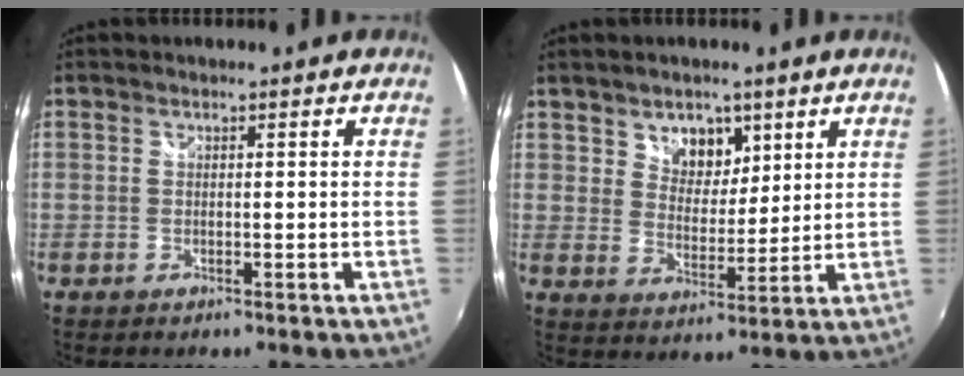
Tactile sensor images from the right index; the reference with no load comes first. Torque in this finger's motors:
{"motor_torque": [0.05, 0.07, 0.00, 0.01]}